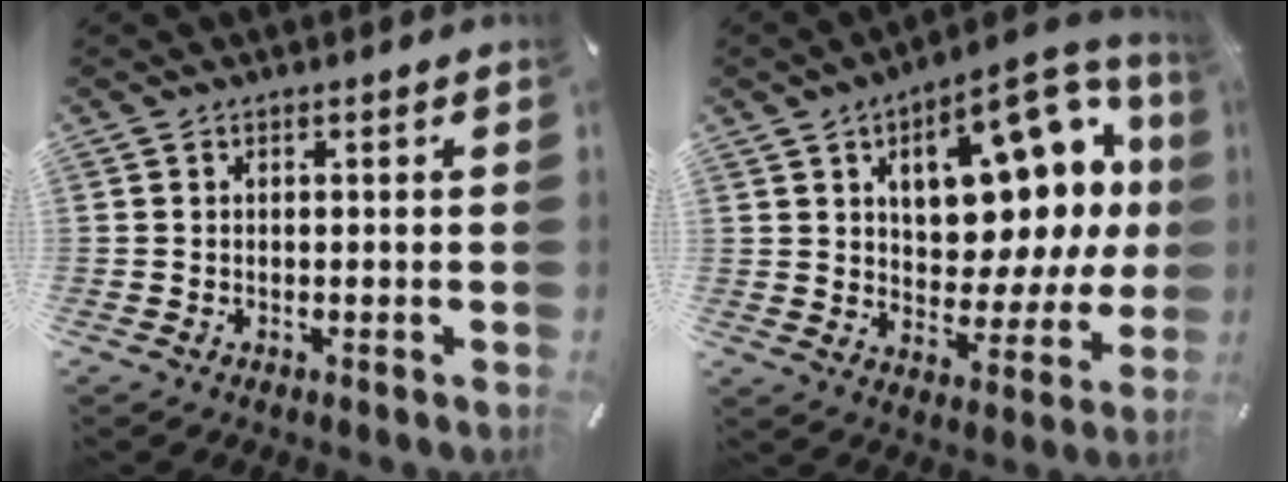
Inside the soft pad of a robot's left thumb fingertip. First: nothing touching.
{"total": 20.1, "force": [8.3, 10.8, 14.8], "torque": [-0.202, -0.047, 0.137]}